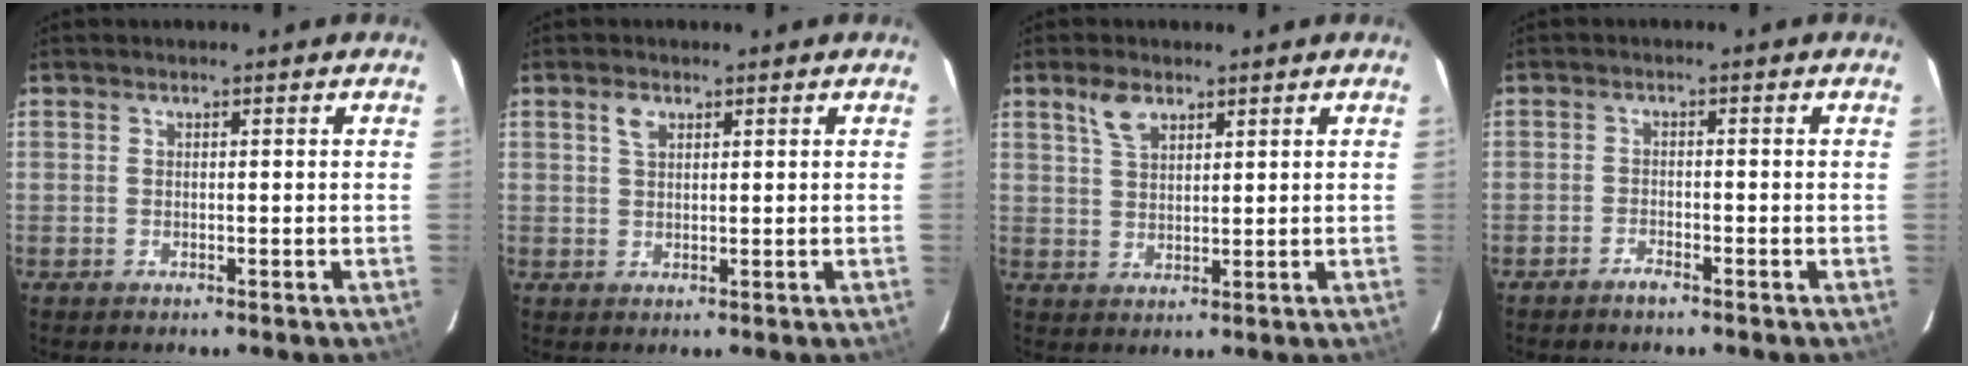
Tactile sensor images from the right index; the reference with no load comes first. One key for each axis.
{"total": 2.2, "fx": 1.2, "fy": 1.3, "fz": 1.4, "tx": -0.026, "ty": 0.006, "tz": 0.022}
{"total": 4.6, "fx": 2.9, "fy": 2.4, "fz": 2.7, "tx": -0.049, "ty": 0.009, "tz": 0.059}
{"total": 1.8, "fx": -1.6, "fy": 0.4, "fz": 0.6, "tx": -0.021, "ty": 0.001, "tz": -0.033}